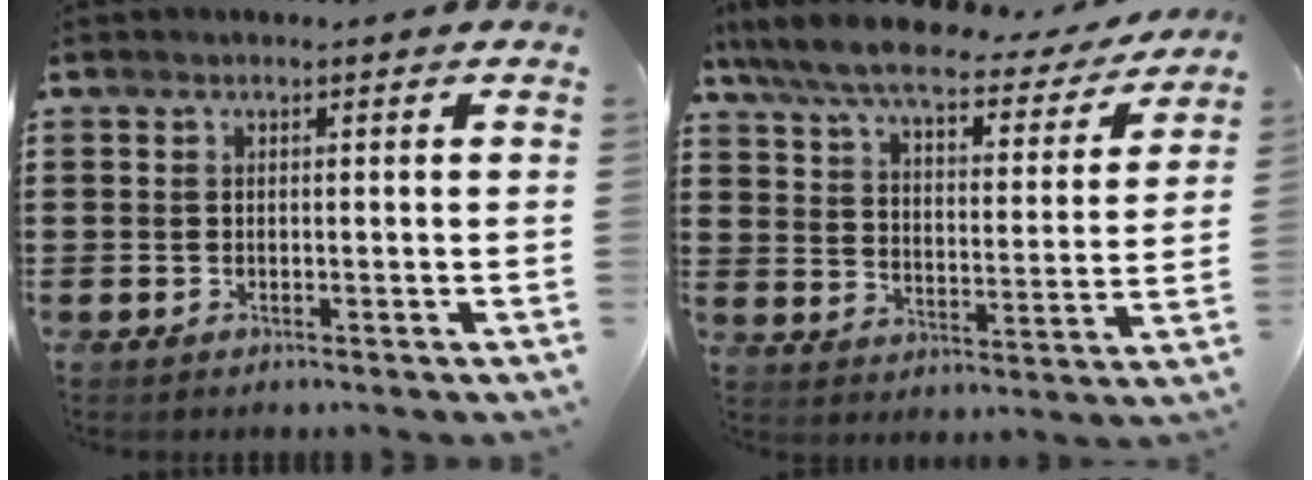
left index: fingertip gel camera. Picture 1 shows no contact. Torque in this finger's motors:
{"motor_torque": [2.14, 0.00, 1.06, 0.21]}